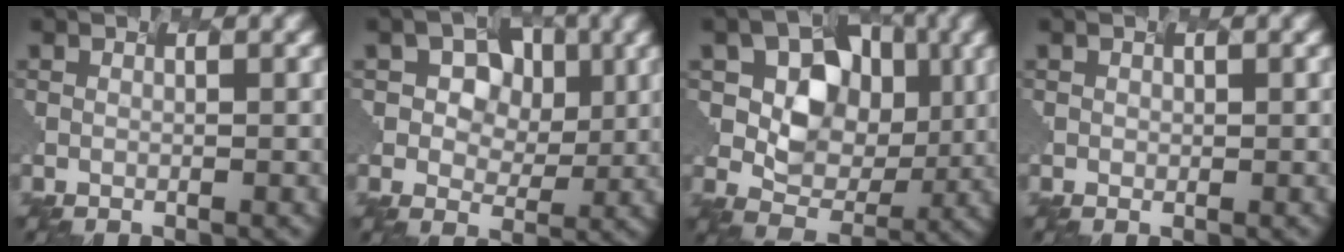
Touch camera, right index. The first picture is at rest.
{"total": 4.2, "force": [0.8, 3.3, 2.4], "torque": [-0.049, 0.006, 0.010]}
{"total": 5.8, "force": [0.4, 4.6, 3.5], "torque": [-0.069, -0.006, 0.016]}
{"total": 0.6, "force": [-0.2, -0.2, -0.5], "torque": [-0.001, 0.000, 0.014]}